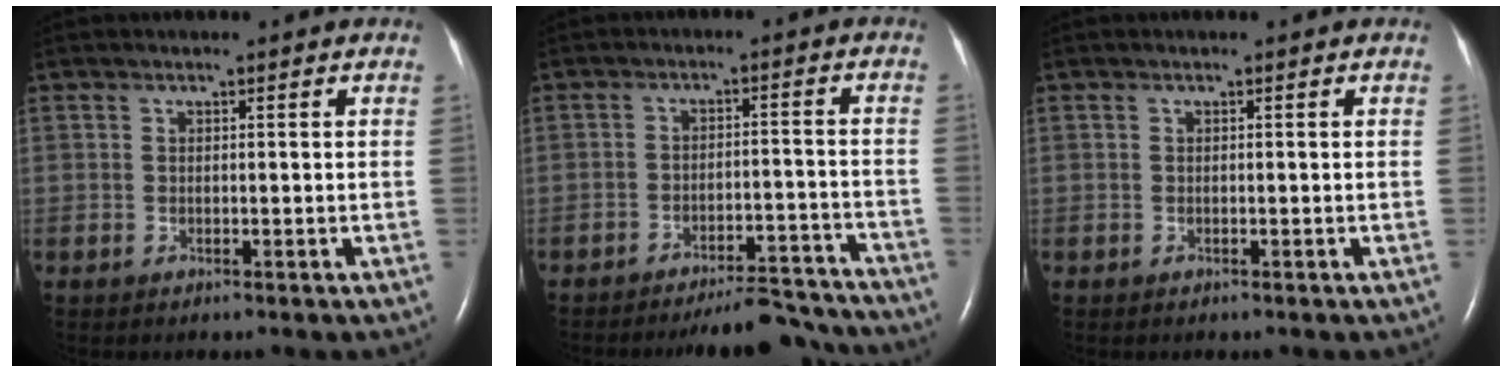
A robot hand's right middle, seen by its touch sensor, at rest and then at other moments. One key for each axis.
{"total": 10.6, "fx": -10.2, "fy": 1.6, "fz": 2.2, "tx": -0.014, "ty": 0.015, "tz": -0.137}
{"total": 0.0}